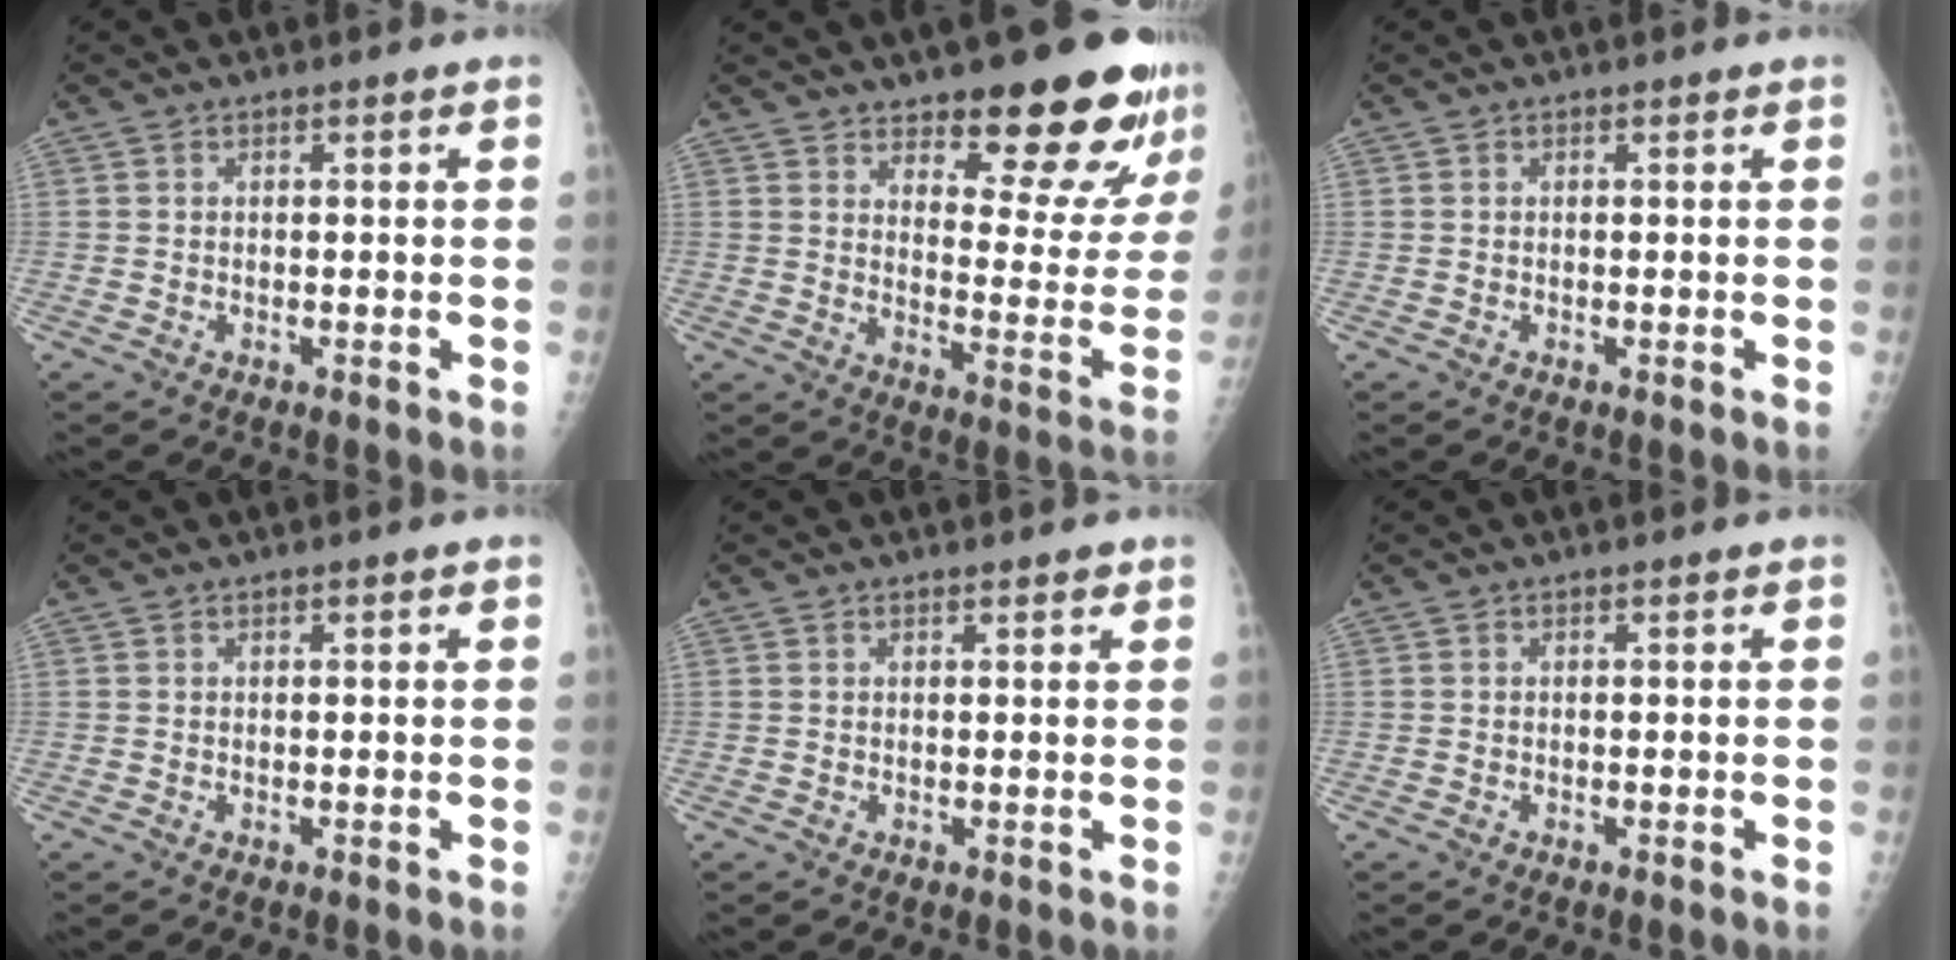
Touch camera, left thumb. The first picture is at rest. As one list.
[{"total": 19.6, "force": [14.7, 5.8, 11.5], "torque": [-0.108, -0.100, 0.194]}, {"total": 0.0}, {"total": 0.8, "force": [0.4, 0.2, 0.7], "torque": [-0.013, 0.002, 0.005]}, {"total": 1.4, "force": [1.0, 0.5, 0.8], "torque": [-0.008, -0.003, 0.012]}, {"total": 0.0}]